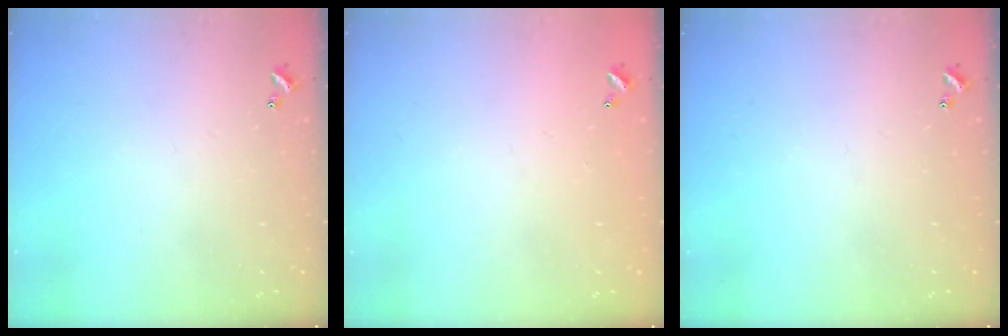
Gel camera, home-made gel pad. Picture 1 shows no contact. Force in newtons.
{"total": 2.8, "press": 2.8, "slide": 0.1}
{"total": 0.0}